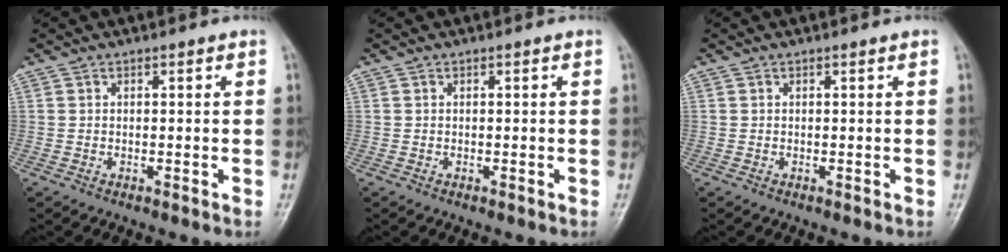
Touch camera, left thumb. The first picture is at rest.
{"total": 0.0}
{"total": 0.0}